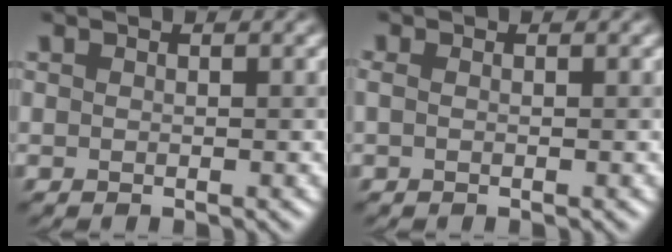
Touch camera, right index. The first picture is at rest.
{"total": 0.6, "force": [0.0, 0.2, 0.5], "torque": [-0.013, -0.003, -0.002]}